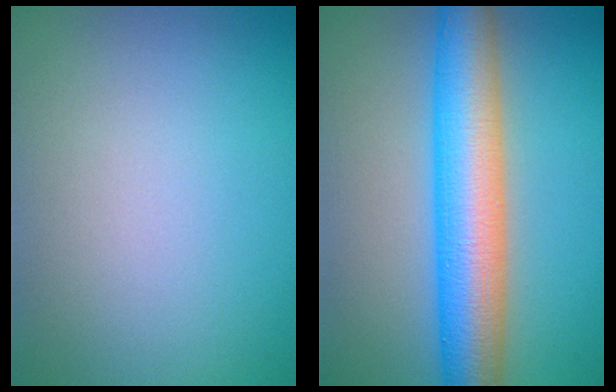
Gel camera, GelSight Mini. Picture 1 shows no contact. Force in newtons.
{"total": 8.9, "press": 8.9, "slide": 0.3}